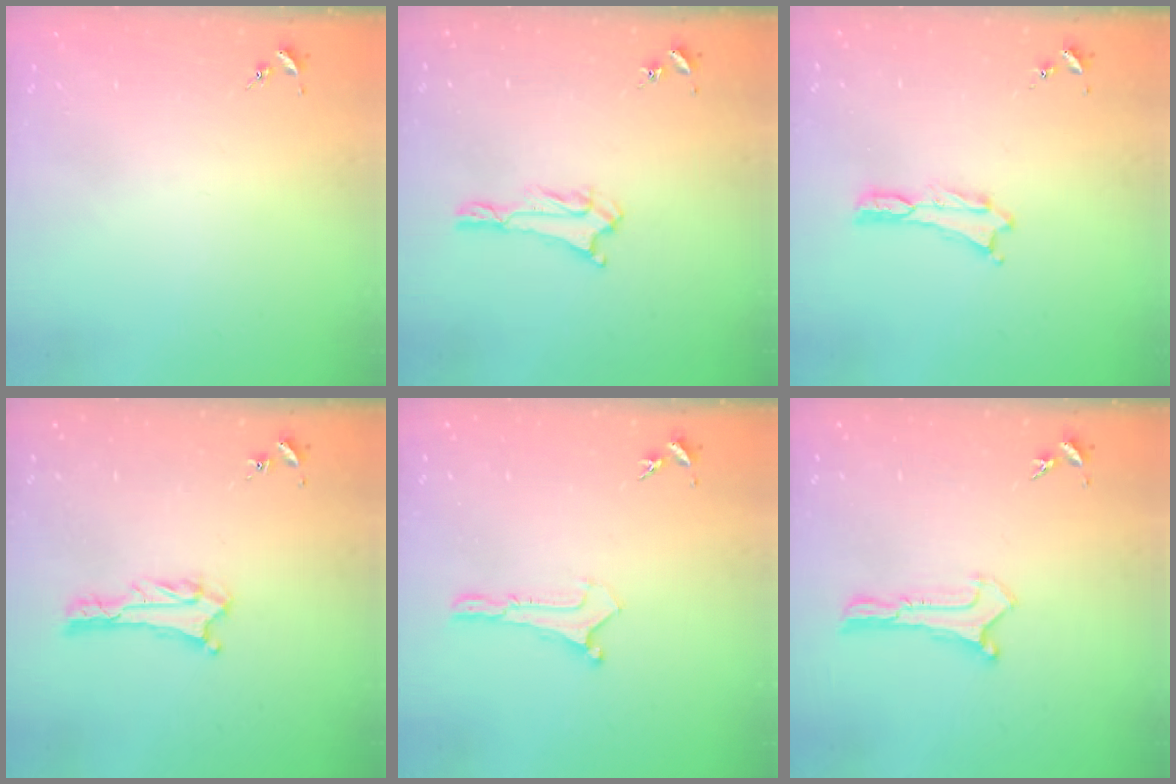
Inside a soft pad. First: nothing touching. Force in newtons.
{"total": 1.7, "press": 1.7, "slide": 0.2}
{"total": 0.0}
{"total": 3.3, "press": 3.3, "slide": 0.3}
{"total": 0.0}
{"total": 0.0}